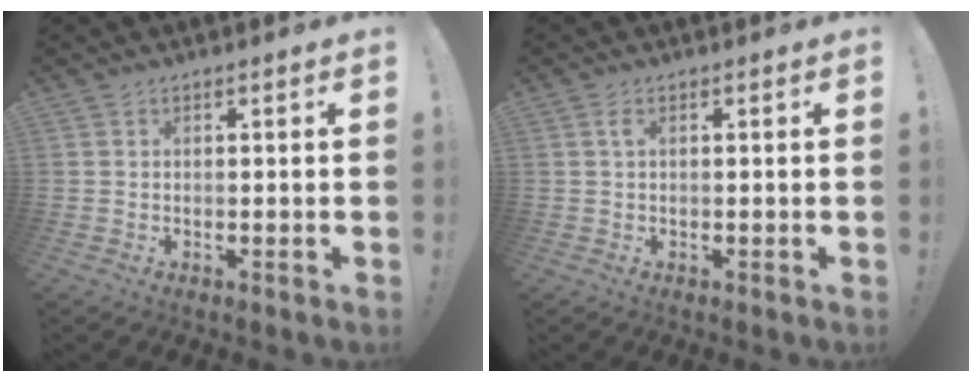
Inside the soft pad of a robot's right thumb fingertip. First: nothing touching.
{"total": 1.4, "force": [0.3, 0.2, 1.4], "torque": [-0.028, 0.003, 0.004]}